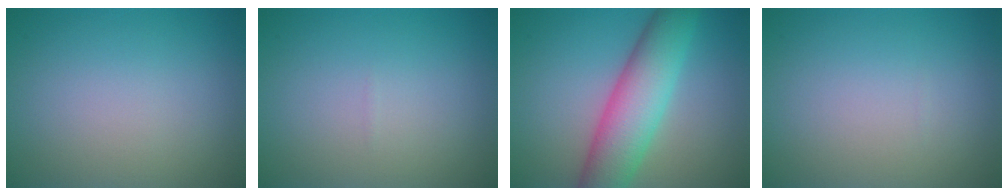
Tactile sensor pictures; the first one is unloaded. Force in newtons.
{"total": 0.0}
{"total": 7.6, "press": 7.6, "slide": 0.3}
{"total": 0.0}